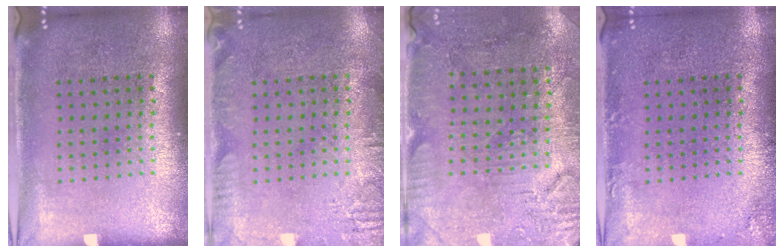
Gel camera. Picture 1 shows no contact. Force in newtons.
{"total": 2.3, "press": 2.3, "slide": 0.2}
{"total": 2.9, "press": 2.7, "slide": 1.1}
{"total": 1.3, "press": 1.3, "slide": 0.0}